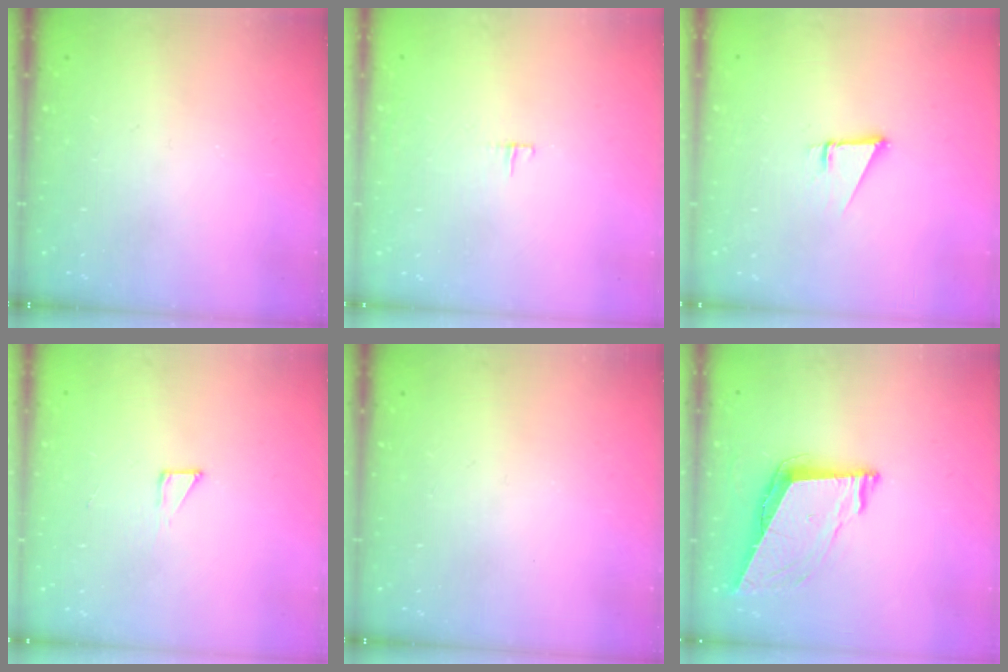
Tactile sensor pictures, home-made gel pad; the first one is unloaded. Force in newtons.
{"total": 3.2, "press": 3.2, "slide": 0.3}
{"total": 2.3, "press": 2.3, "slide": 0.0}
{"total": 3.0, "press": 3.0, "slide": 0.3}
{"total": 0.0}
{"total": 9.2, "press": 8.6, "slide": 3.3}